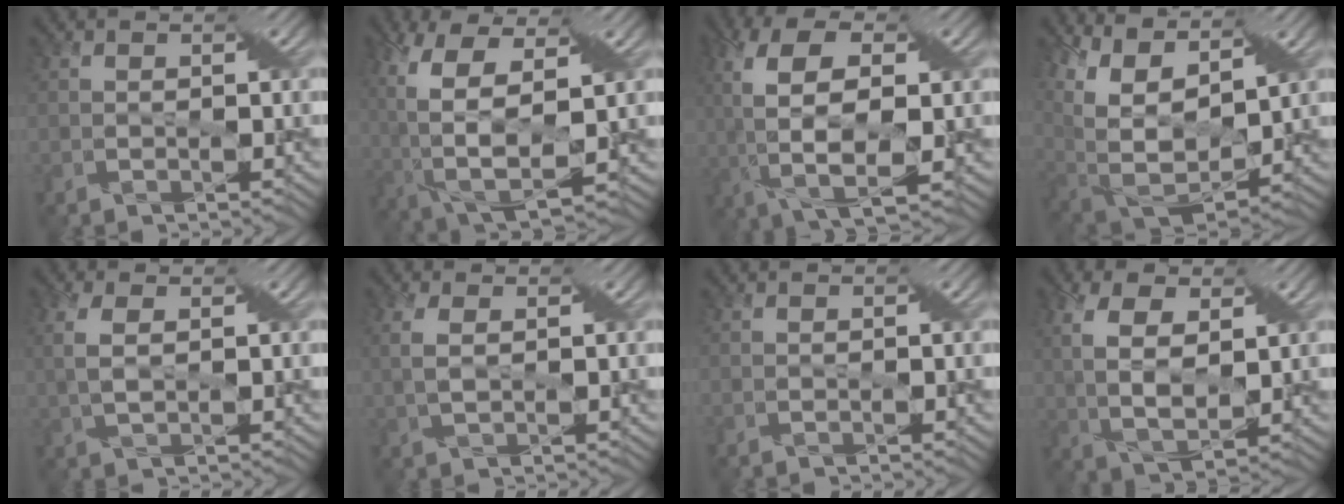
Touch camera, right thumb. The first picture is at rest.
{"total": 13.3, "force": [1.7, 6.7, 11.4], "torque": [-0.272, -0.013, 0.035]}
{"total": 11.9, "force": [0.2, 5.9, 10.3], "torque": [-0.233, 0.005, -0.002]}
{"total": 14.7, "force": [6.8, 7.9, 10.4], "torque": [-0.262, 0.035, 0.139]}
{"total": 3.5, "force": [0.9, 1.5, 3.0], "torque": [-0.082, 0.007, 0.019]}
{"total": 3.0, "force": [0.8, 1.4, 2.5], "torque": [-0.070, 0.006, 0.018]}
{"total": 0.0}
{"total": 8.4, "force": [2.6, 4.5, 6.6], "torque": [-0.161, 0.002, 0.048]}